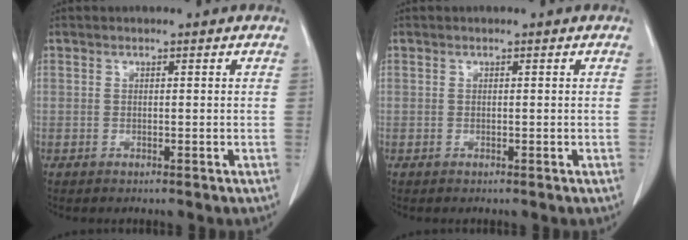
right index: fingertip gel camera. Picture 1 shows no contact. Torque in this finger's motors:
{"motor_torque": [0.00, 0.00, 0.00, 0.00]}